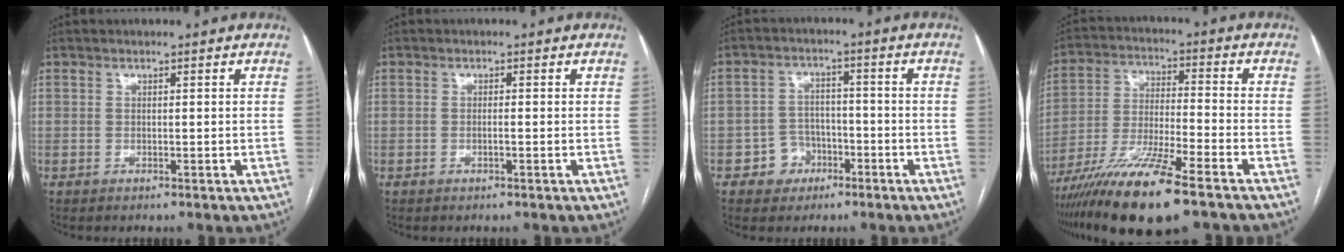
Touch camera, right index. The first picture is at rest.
{"total": 0.8, "force": [-0.3, 0.0, 0.7], "torque": [-0.014, 0.001, -0.004]}
{"total": 5.0, "force": [-2.5, 4.2, 1.0], "torque": [-0.009, 0.017, -0.037]}
{"total": 15.4, "force": [-10.6, 1.2, 11.1], "torque": [-0.225, -0.039, -0.192]}